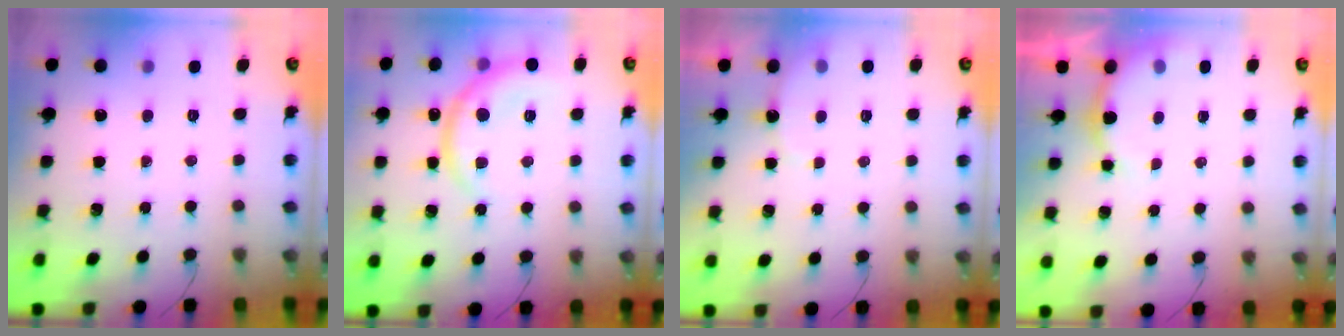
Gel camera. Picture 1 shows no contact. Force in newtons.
{"total": 9.3, "press": 9.2, "slide": 0.5}
{"total": 3.0, "press": 2.9, "slide": 0.8}
{"total": 6.0, "press": 5.9, "slide": 1.2}